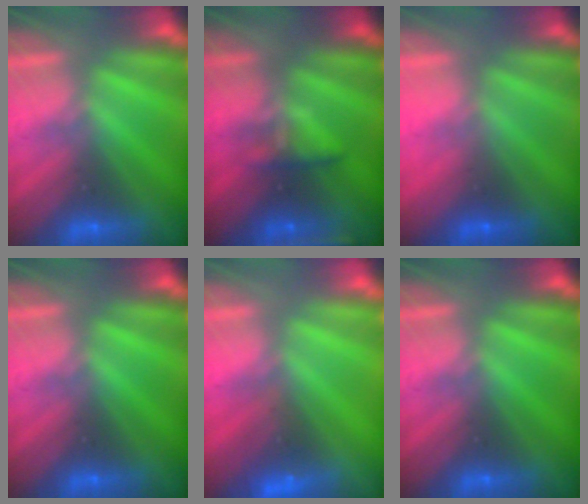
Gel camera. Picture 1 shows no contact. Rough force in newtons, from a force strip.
{"total": 6.0}
{"total": 3.1}
{"total": 0.0}
{"total": 2.6}
{"total": 0.0}